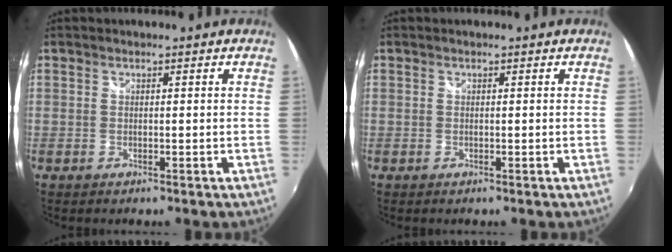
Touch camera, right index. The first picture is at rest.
{"total": 0.0}